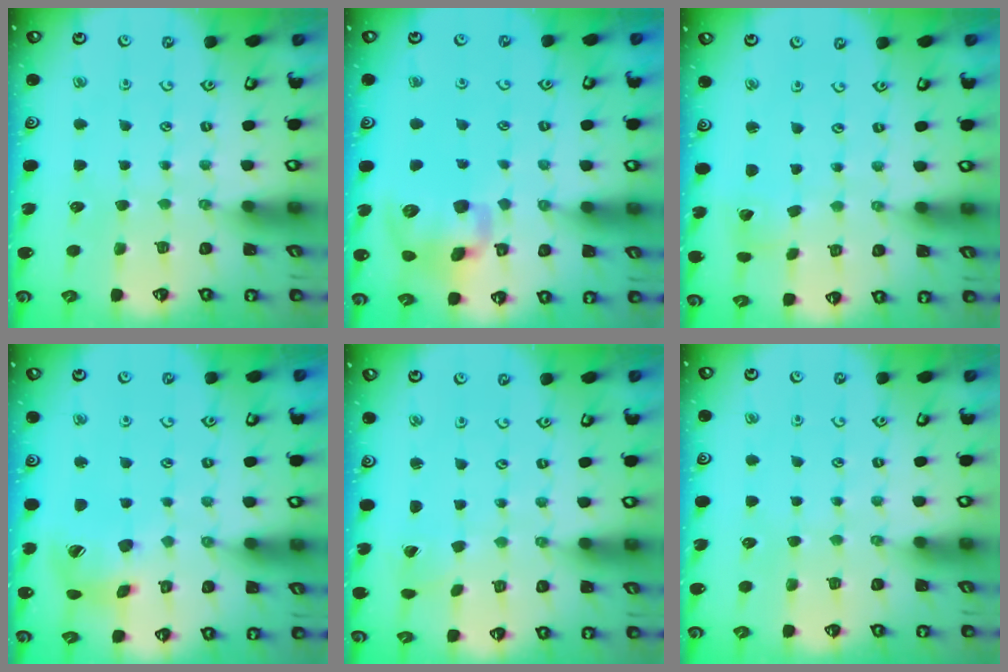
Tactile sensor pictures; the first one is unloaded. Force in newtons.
{"total": 12.2, "press": 12.0, "slide": 2.1}
{"total": 1.8, "press": 1.7, "slide": 0.3}
{"total": 13.2, "press": 13.1, "slide": 1.7}
{"total": 0.0}
{"total": 0.0}